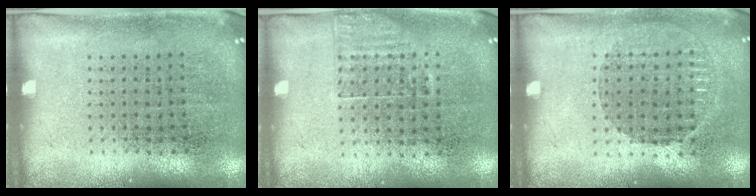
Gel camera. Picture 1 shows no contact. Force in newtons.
{"total": 1.2, "press": 0.9, "slide": 0.7}
{"total": 0.8, "press": 0.8, "slide": 0.2}